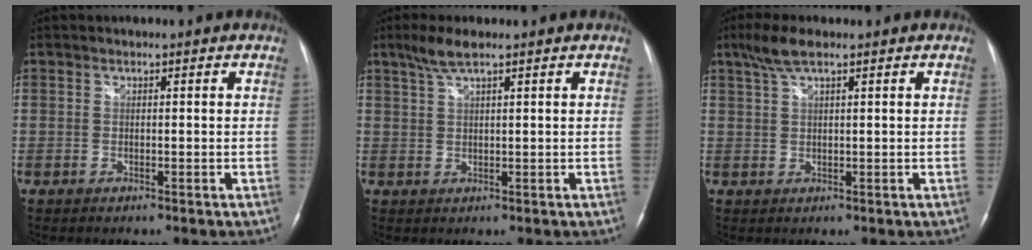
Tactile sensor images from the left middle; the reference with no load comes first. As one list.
[{"total": 3.6, "force": [2.6, 0.2, 2.5], "torque": [-0.061, 0.007, 0.055]}, {"total": 4.2, "force": [2.9, 0.6, 3.0], "torque": [-0.070, 0.014, 0.059]}]